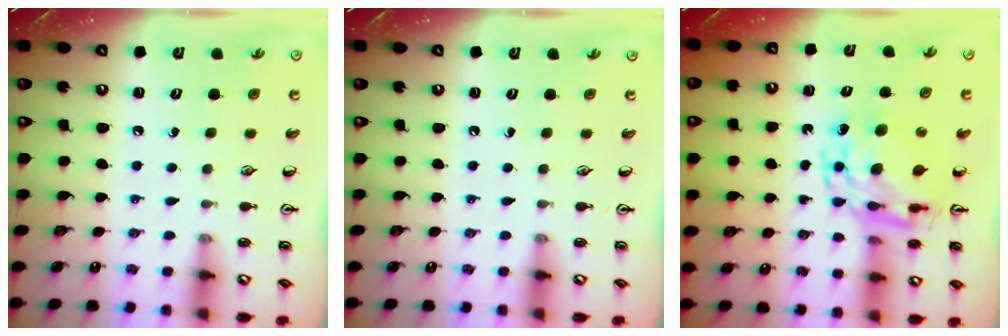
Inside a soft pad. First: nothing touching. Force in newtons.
{"total": 0.0}
{"total": 11.2, "press": 11.1, "slide": 0.9}